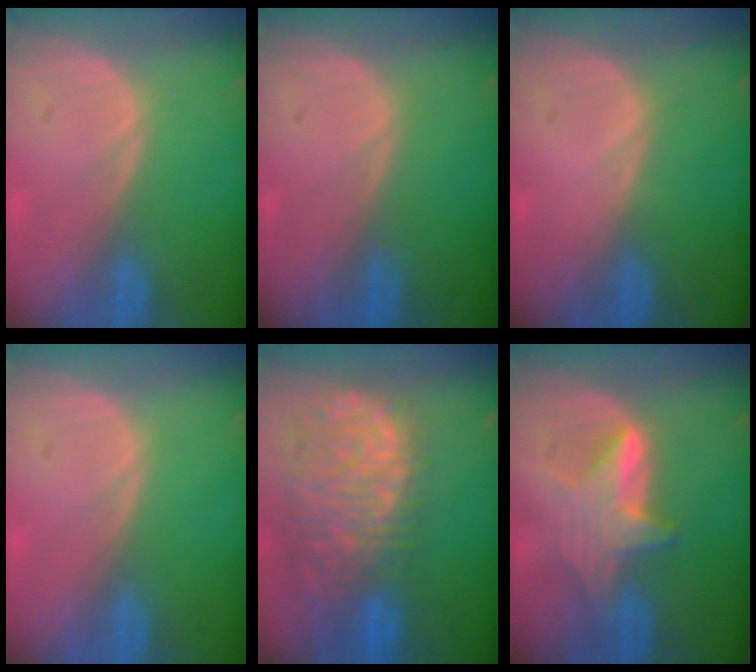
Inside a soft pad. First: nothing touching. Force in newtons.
{"total": 0.0}
{"total": 0.0}
{"total": 0.0}
{"total": 13.1, "press": 10.8, "slide": 7.3}
{"total": 6.1, "press": 6.0, "slide": 0.5}